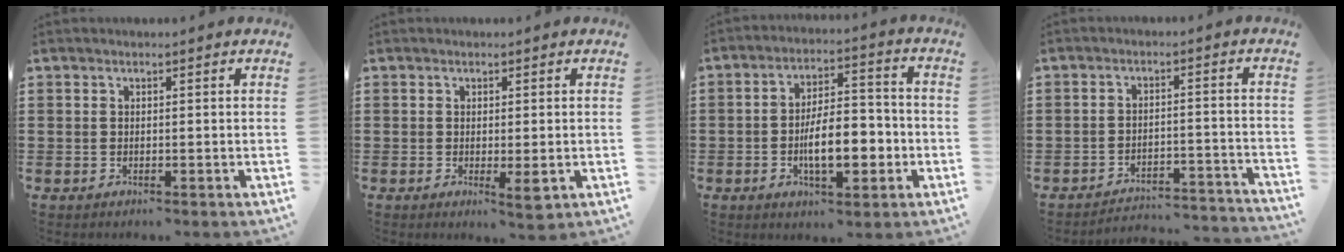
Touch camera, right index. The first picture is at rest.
{"total": 3.0, "force": [-0.5, 0.5, 3.0], "torque": [-0.051, -0.006, -0.006]}
{"total": 9.1, "force": [-2.7, 3.8, 7.8], "torque": [-0.130, -0.002, -0.052]}
{"total": 3.6, "force": [-3.4, 0.3, 0.8], "torque": [-0.021, 0.001, -0.074]}